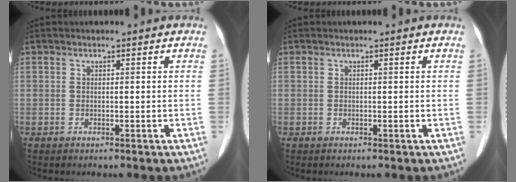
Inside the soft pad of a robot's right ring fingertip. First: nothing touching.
{"total": 0.0}